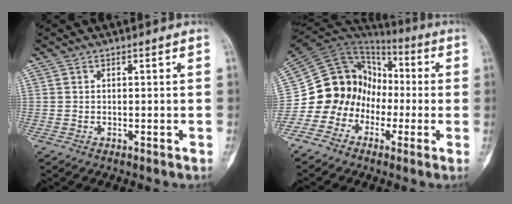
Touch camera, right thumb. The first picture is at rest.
{"total": 14.4, "force": [-4.7, 12.8, 4.7], "torque": [-0.058, 0.087, -0.087]}